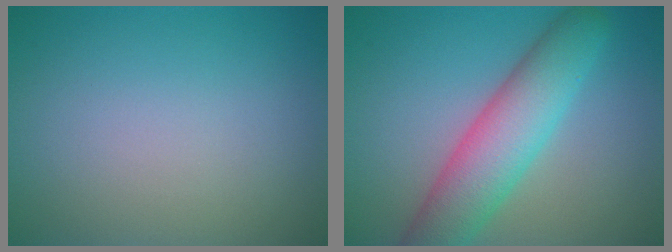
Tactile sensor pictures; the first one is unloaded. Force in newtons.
{"total": 6.9, "press": 6.9, "slide": 0.3}